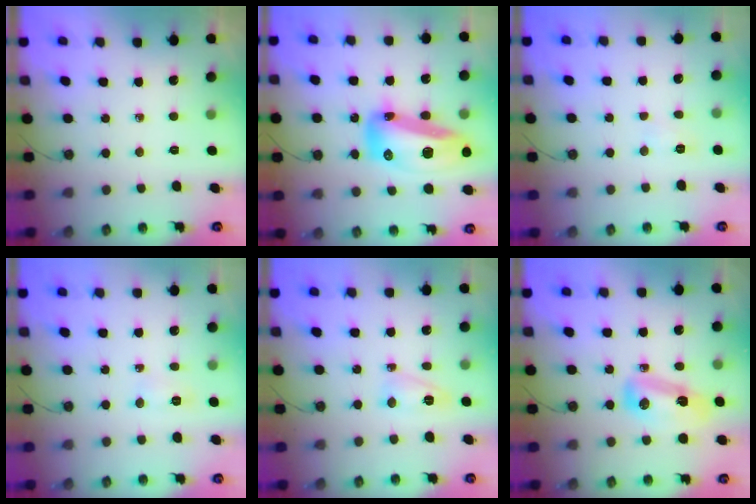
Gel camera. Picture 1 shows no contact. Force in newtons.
{"total": 22.7, "press": 21.2, "slide": 8.1}
{"total": 3.0, "press": 2.9, "slide": 0.7}
{"total": 5.6, "press": 5.5, "slide": 1.2}
{"total": 5.6, "press": 5.6, "slide": 0.4}
{"total": 9.7, "press": 9.0, "slide": 3.7}